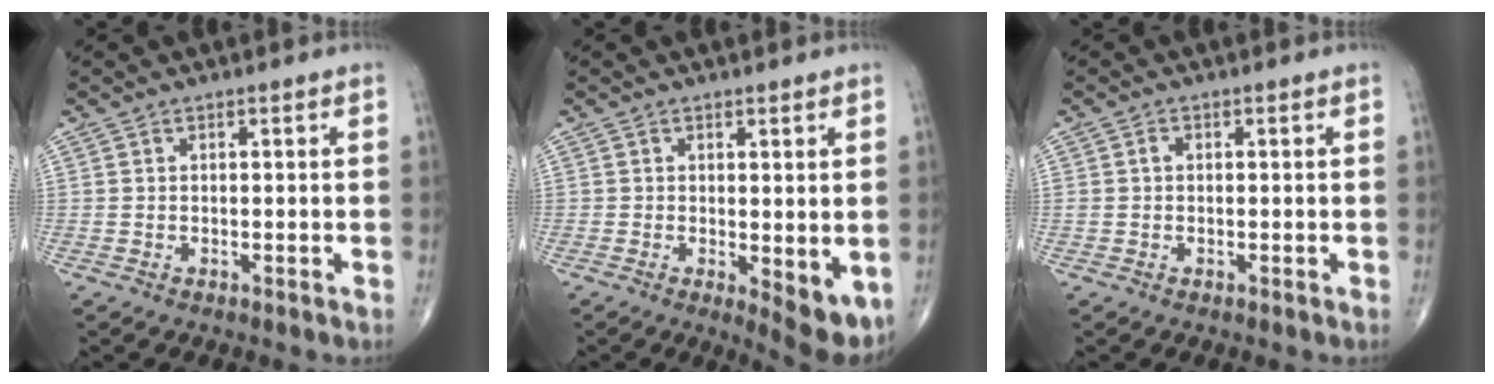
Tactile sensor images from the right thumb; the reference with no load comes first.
{"total": 6.5, "force": [-1.0, 2.5, 5.9], "torque": [-0.076, -0.019, -0.009]}
{"total": 1.1, "force": [0.1, 0.9, 0.7], "torque": [-0.012, 0.004, 0.001]}